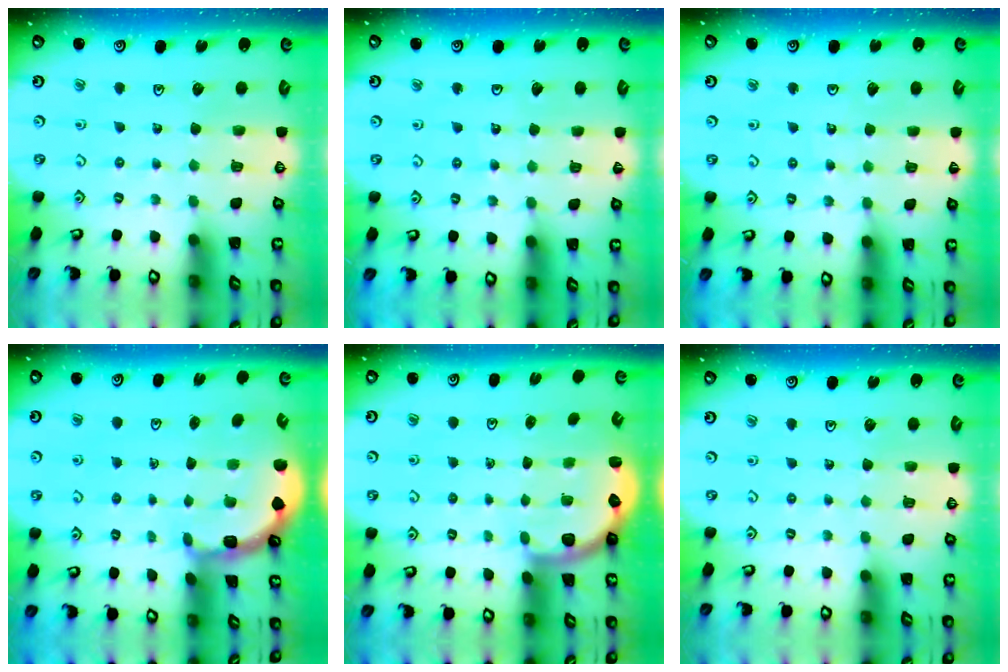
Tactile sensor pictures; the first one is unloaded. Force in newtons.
{"total": 4.3, "press": 4.3, "slide": 0.1}
{"total": 3.9, "press": 3.9, "slide": 0.3}
{"total": 2.1, "press": 2.1, "slide": 0.4}
{"total": 2.4, "press": 2.1, "slide": 1.3}
{"total": 0.0}